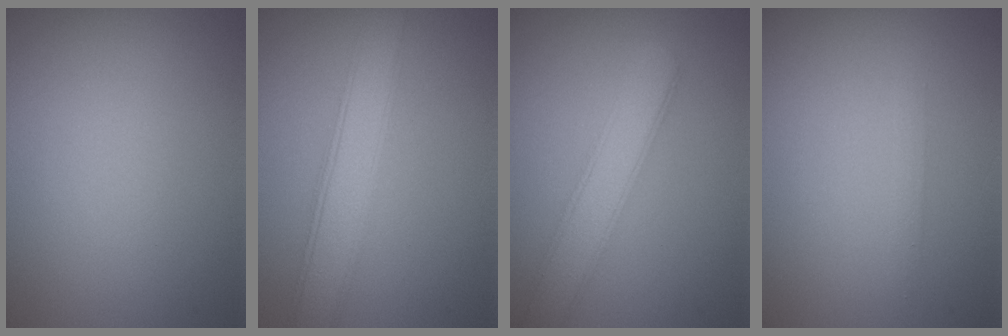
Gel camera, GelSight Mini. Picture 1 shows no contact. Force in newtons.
{"total": 3.9, "press": 3.9, "slide": 0.2}
{"total": 3.9, "press": 3.9, "slide": 0.2}
{"total": 0.8, "press": 0.8, "slide": 0.1}